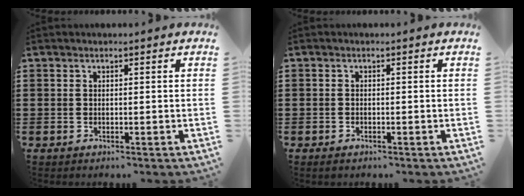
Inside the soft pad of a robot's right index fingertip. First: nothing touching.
{"total": 0.5, "force": [-0.5, 0.1, 0.3], "torque": [-0.007, -0.005, -0.008]}